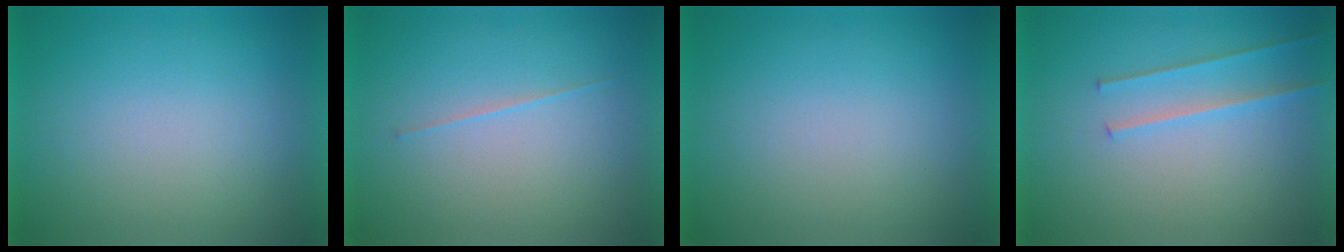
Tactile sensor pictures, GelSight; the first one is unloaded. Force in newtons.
{"total": 1.3}
{"total": 0.0}
{"total": 2.2}